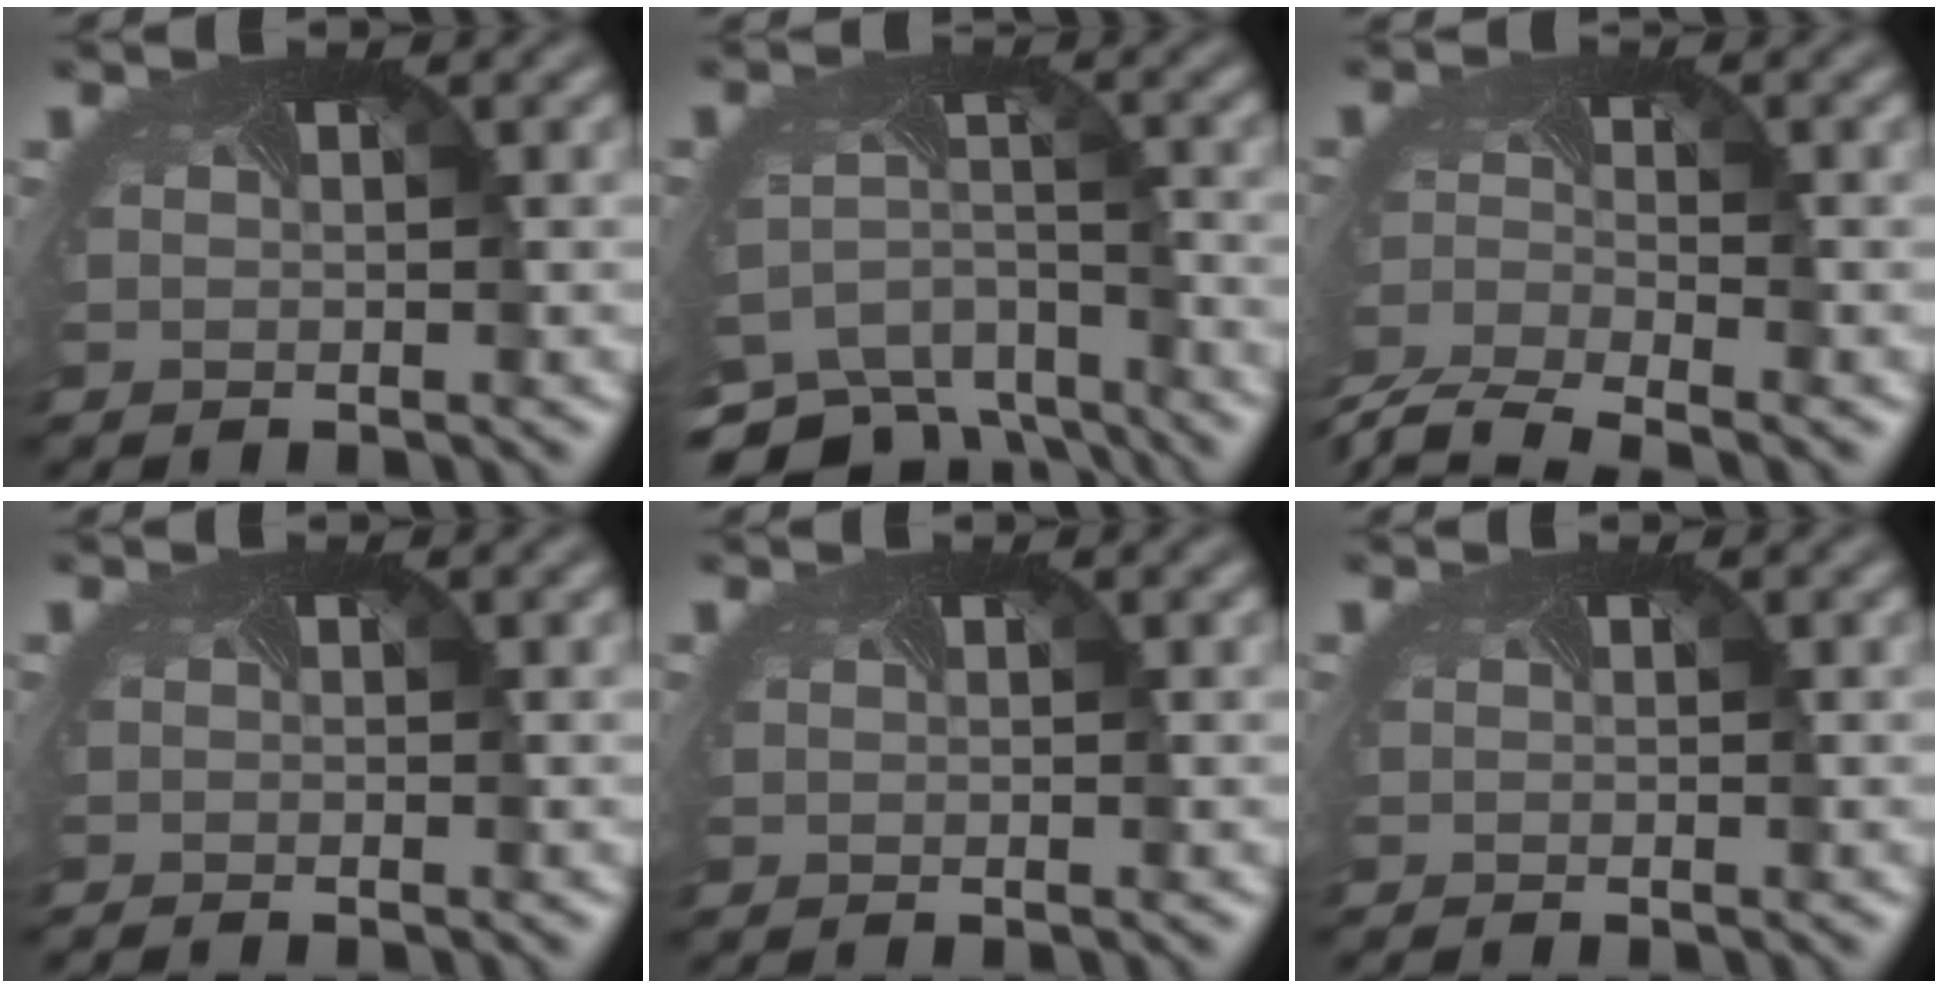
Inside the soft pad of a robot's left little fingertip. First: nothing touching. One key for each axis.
{"total": 8.2, "fx": -7.3, "fy": 3.2, "fz": 1.9, "tx": -0.047, "ty": -0.014, "tz": -0.113}
{"total": 7.7, "fx": -6.9, "fy": 2.0, "fz": 2.8, "tx": -0.073, "ty": -0.041, "tz": -0.118}
{"total": 0.8, "fx": -0.8, "fy": -0.3, "fz": 0.0, "tx": -0.004, "ty": -0.009, "tz": -0.013}
{"total": 0.0}
{"total": 0.5, "fx": -0.5, "fy": -0.2, "fz": 0.1, "tx": -0.004, "ty": -0.006, "tz": -0.007}